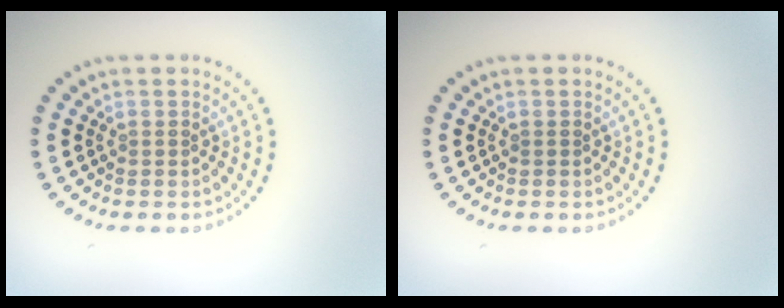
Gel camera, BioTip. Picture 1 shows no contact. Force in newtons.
{"total": 0.0}